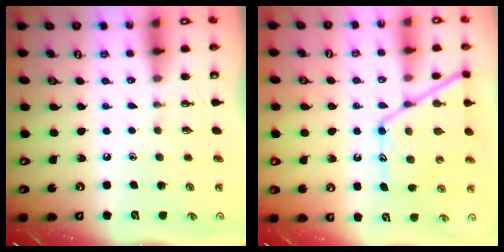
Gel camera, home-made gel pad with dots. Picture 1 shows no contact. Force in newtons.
{"total": 14.1, "press": 14.1, "slide": 1.2}